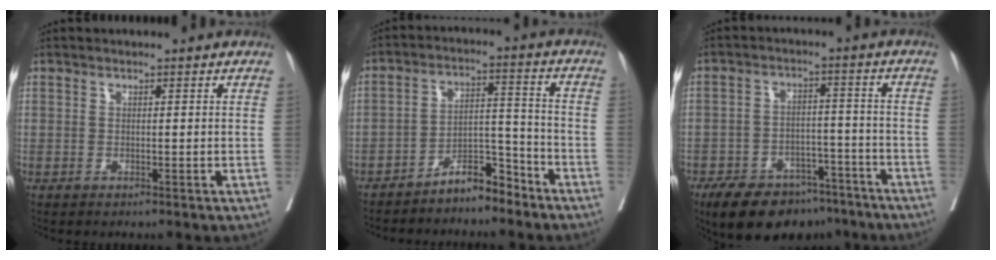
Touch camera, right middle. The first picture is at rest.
{"total": 6.4, "force": [-5.5, 1.8, 2.6], "torque": [-0.038, 0.021, -0.098]}
{"total": 14.2, "force": [-10.9, 6.8, 6.0], "torque": [-0.087, 0.014, -0.164]}